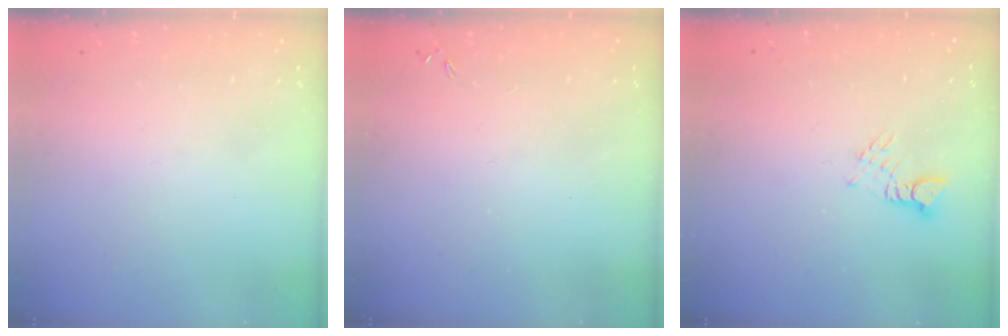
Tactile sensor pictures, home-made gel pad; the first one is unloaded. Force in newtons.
{"total": 0.0}
{"total": 2.9, "press": 2.9, "slide": 0.1}